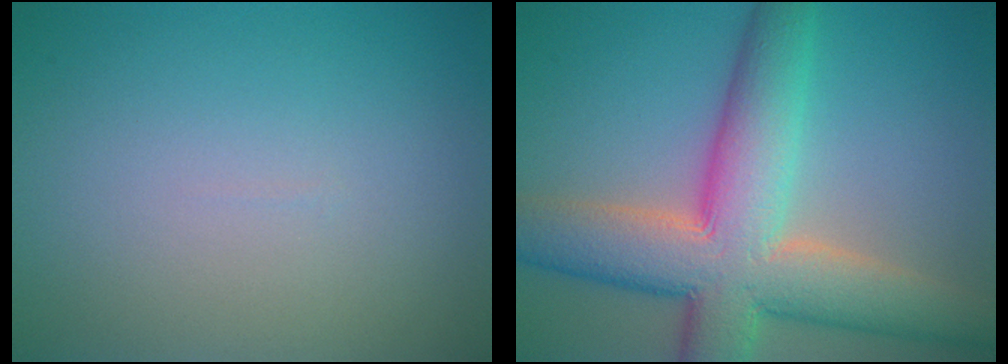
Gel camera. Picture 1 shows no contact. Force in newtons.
{"total": 10.9, "press": 10.9, "slide": 0.9}